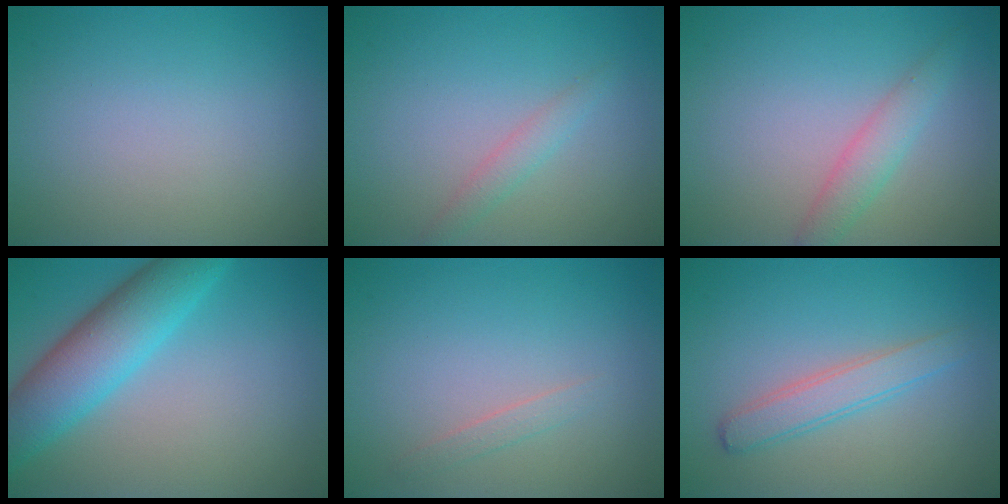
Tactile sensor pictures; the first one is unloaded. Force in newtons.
{"total": 1.5, "press": 1.5, "slide": 0.1}
{"total": 2.3, "press": 2.3, "slide": 0.1}
{"total": 7.0, "press": 7.0, "slide": 0.2}
{"total": 0.9, "press": 0.9, "slide": 0.0}
{"total": 2.5, "press": 2.5, "slide": 0.1}